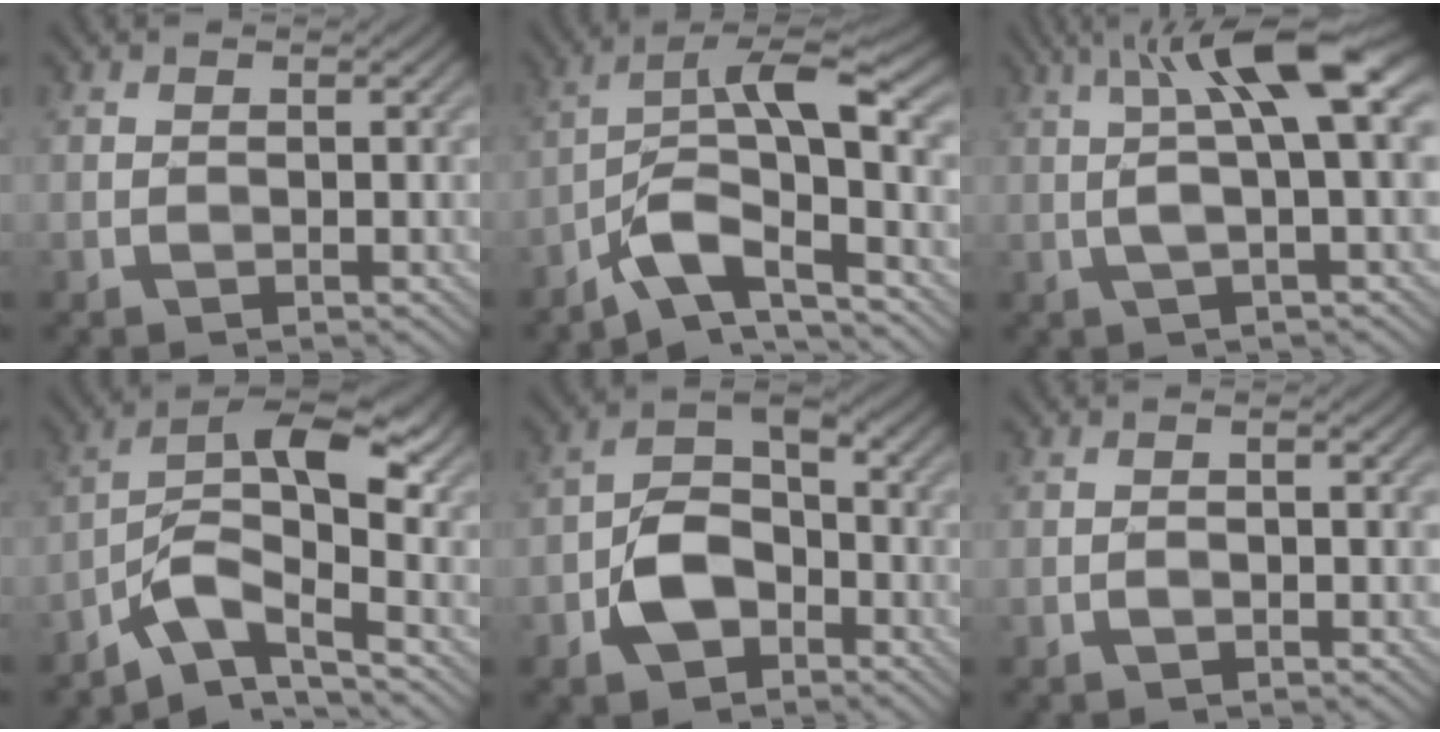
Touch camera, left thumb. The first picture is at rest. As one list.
[{"total": 9.5, "force": [-3.6, 2.8, 8.3], "torque": [-0.145, 0.009, -0.078]}, {"total": 10.2, "force": [2.8, 2.2, 9.6], "torque": [-0.165, 0.021, 0.042]}, {"total": 7.9, "force": [-3.4, 2.9, 6.5], "torque": [-0.106, 0.010, -0.078]}, {"total": 7.2, "force": [-3.2, 4.7, 4.4], "torque": [-0.081, 0.004, -0.070]}, {"total": 0.8, "force": [-0.4, 0.3, 0.7], "torque": [-0.012, 0.001, -0.007]}]